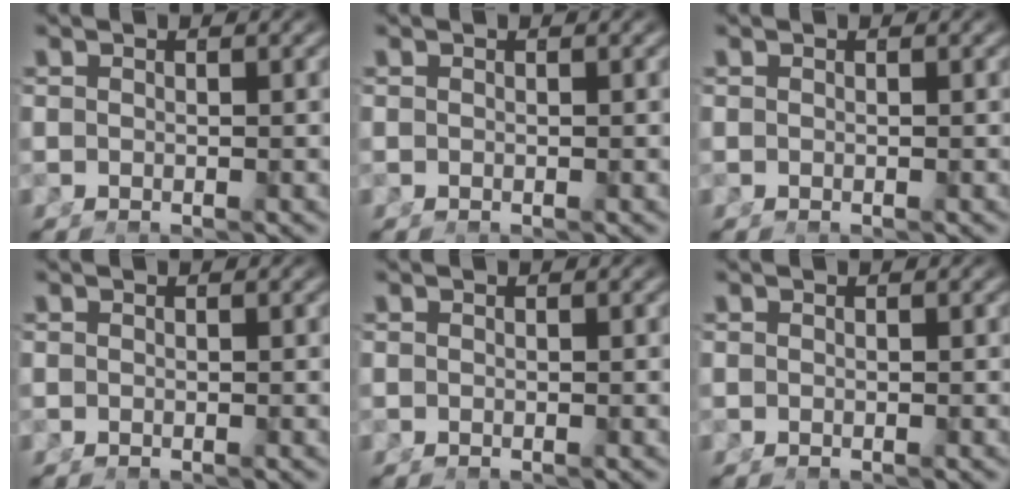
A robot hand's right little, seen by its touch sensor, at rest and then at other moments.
{"total": 0.0}
{"total": 0.0}
{"total": 0.0}
{"total": 0.0}
{"total": 0.0}